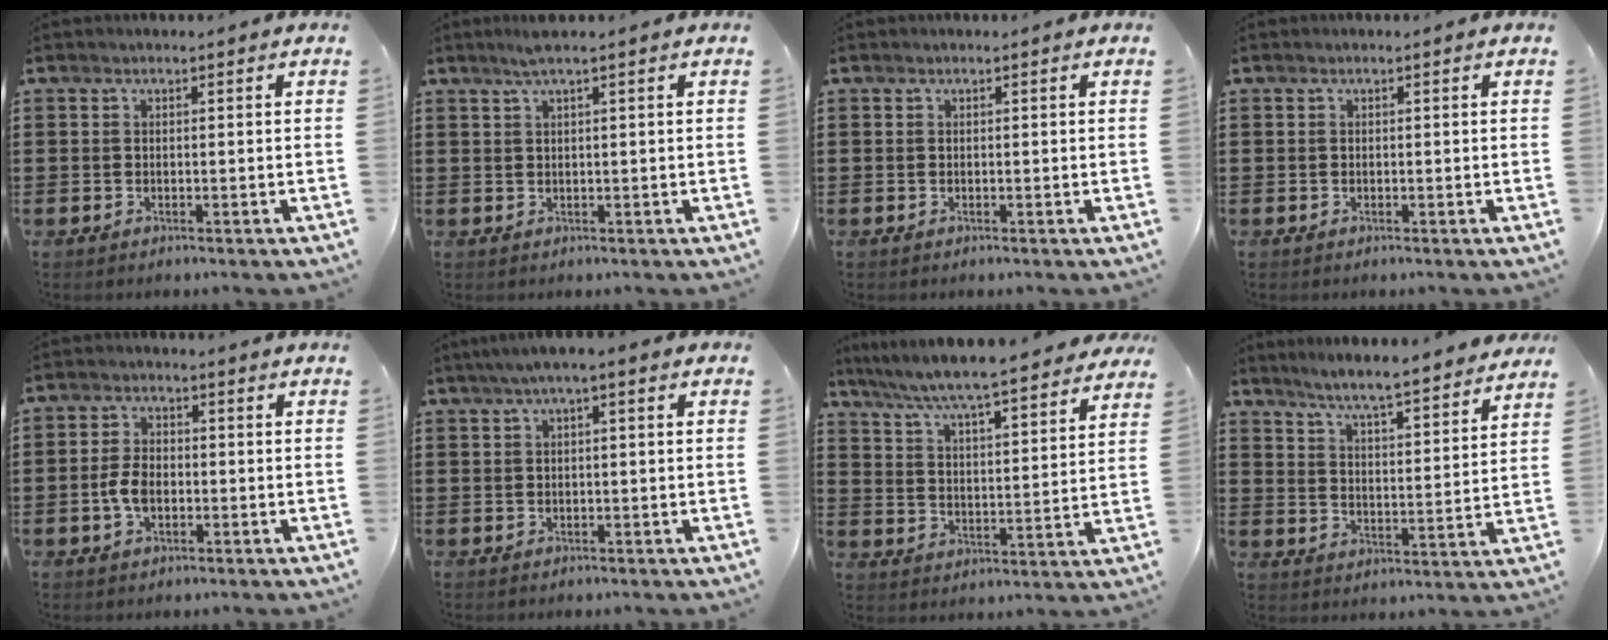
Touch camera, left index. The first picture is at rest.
{"total": 2.0, "force": [1.2, -0.2, 1.6], "torque": [-0.031, 0.001, 0.021]}
{"total": 0.0}
{"total": 0.0}
{"total": 4.4, "force": [-0.9, 2.6, 3.4], "torque": [-0.083, -0.002, -0.022]}
{"total": 1.9, "force": [0.0, 0.2, 1.9], "torque": [-0.032, 0.001, -0.001]}
{"total": 6.0, "force": [5.6, -0.2, 2.1], "torque": [-0.068, -0.039, 0.091]}
{"total": 5.5, "force": [5.2, -0.5, 1.8], "torque": [-0.059, -0.042, 0.084]}